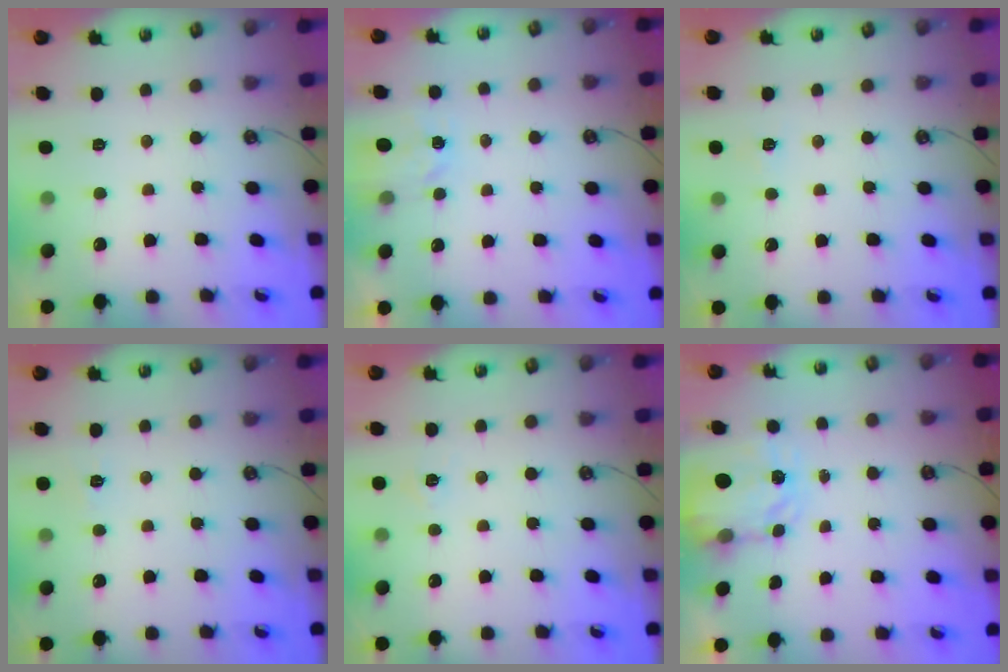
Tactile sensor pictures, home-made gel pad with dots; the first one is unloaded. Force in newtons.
{"total": 3.0, "press": 3.0, "slide": 0.3}
{"total": 3.9, "press": 3.9, "slide": 0.4}
{"total": 6.0, "press": 6.0, "slide": 0.7}
{"total": 3.7, "press": 3.7, "slide": 0.4}
{"total": 3.5, "press": 3.5, "slide": 0.5}